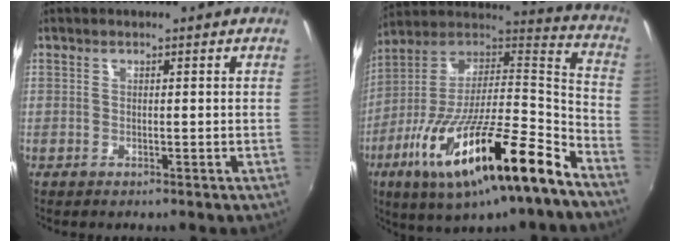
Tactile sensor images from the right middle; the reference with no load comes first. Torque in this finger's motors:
{"motor_torque": [1.90, -0.24, 1.05, 0.21]}